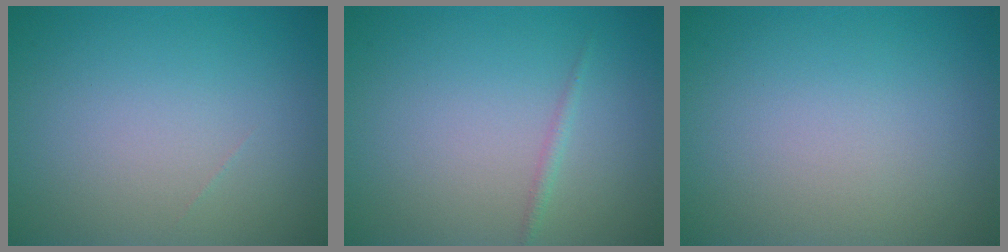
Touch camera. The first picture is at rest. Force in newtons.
{"total": 0.7, "press": 0.7, "slide": 0.0}
{"total": 0.0}